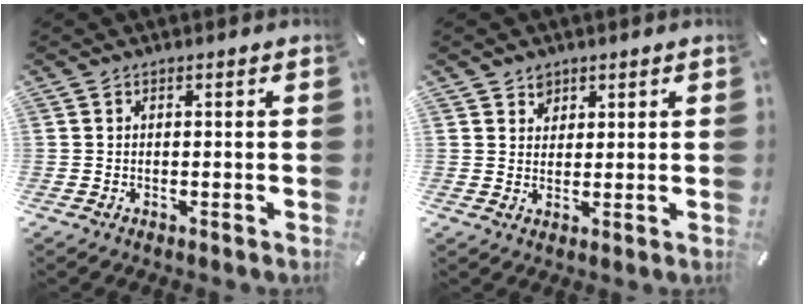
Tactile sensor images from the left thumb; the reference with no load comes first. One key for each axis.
{"total": 3.0, "fx": 1.7, "fy": 2.5, "fz": 0.0, "tx": 0.009, "ty": -0.002, "tz": 0.028}